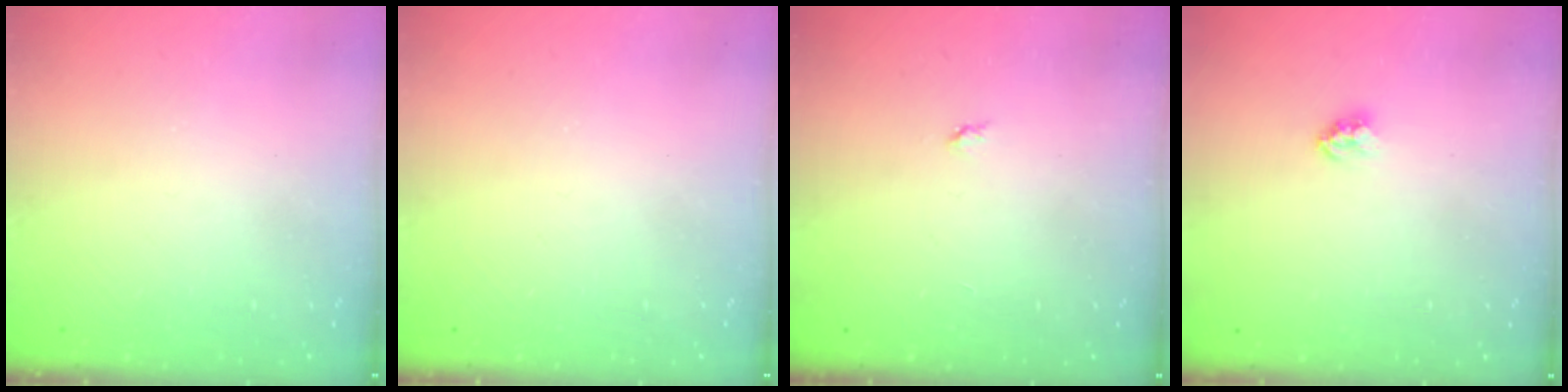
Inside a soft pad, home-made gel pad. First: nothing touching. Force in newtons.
{"total": 0.0}
{"total": 2.8, "press": 2.8, "slide": 0.4}
{"total": 2.4, "press": 2.4, "slide": 0.1}